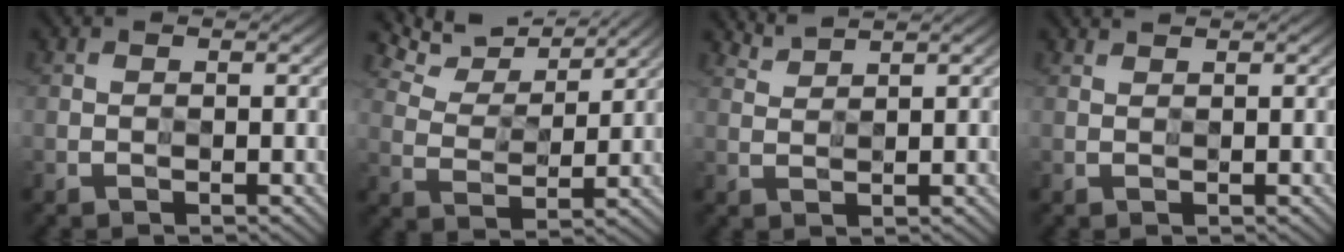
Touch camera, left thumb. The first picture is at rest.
{"total": 7.6, "force": [7.0, 1.9, 2.3], "torque": [-0.059, 0.004, 0.118]}
{"total": 2.7, "force": [2.7, -0.2, -0.1], "torque": [-0.003, 0.001, 0.062]}
{"total": 1.3, "force": [1.3, -0.2, 0.0], "torque": [0.001, 0.004, 0.030]}